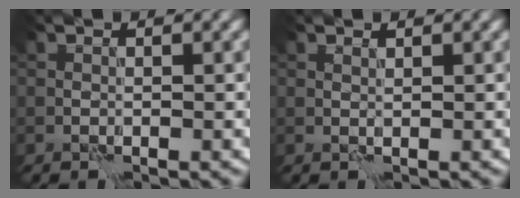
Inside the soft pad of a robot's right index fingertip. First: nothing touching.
{"total": 0.7, "force": [0.6, 0.1, 0.0], "torque": [-0.002, -0.002, 0.014]}